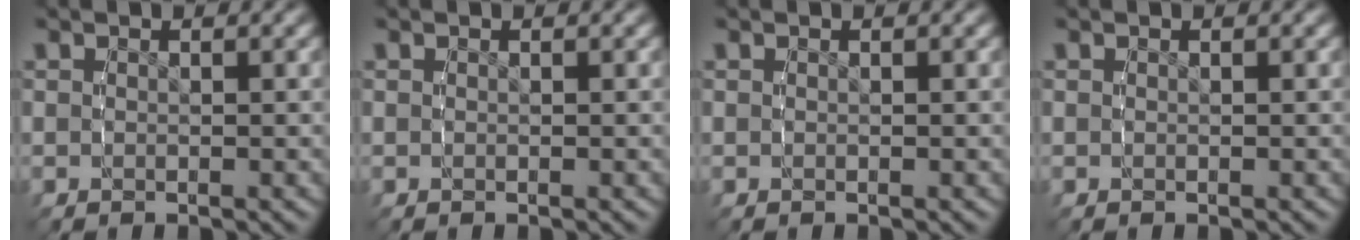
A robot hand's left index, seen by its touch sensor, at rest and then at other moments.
{"total": 0.0}
{"total": 0.0}
{"total": 0.0}